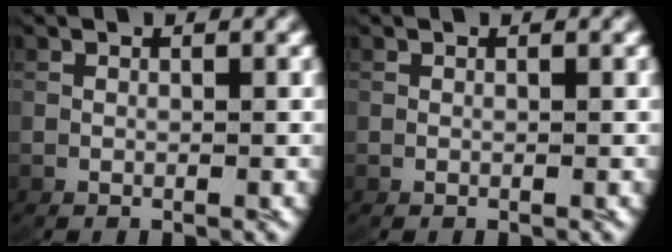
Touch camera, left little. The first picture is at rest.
{"total": 0.0}